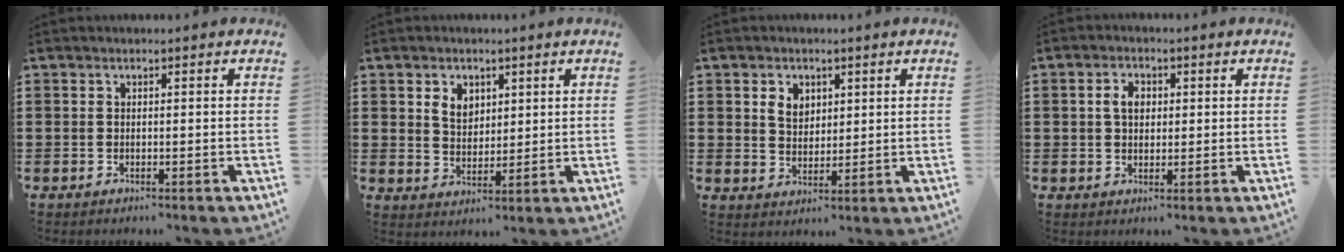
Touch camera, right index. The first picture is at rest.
{"total": 3.9, "force": [1.9, 2.9, 1.8], "torque": [-0.047, 0.010, 0.034]}
{"total": 3.6, "force": [1.6, 2.8, 1.7], "torque": [-0.045, 0.010, 0.029]}
{"total": 3.3, "force": [0.6, 2.2, 2.4], "torque": [-0.054, 0.011, 0.008]}